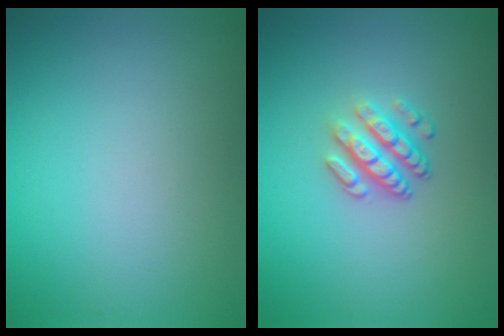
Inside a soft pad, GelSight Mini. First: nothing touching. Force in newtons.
{"total": 3.4, "press": 2.4, "slide": 2.4}